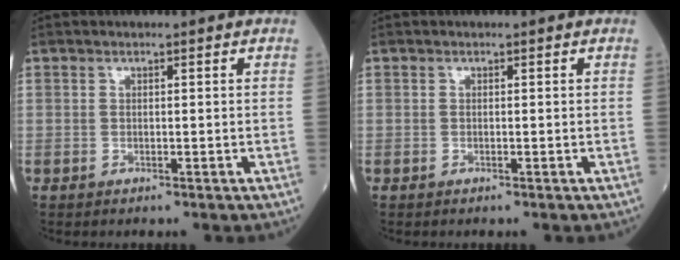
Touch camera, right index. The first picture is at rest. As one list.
[{"total": 0.0}]